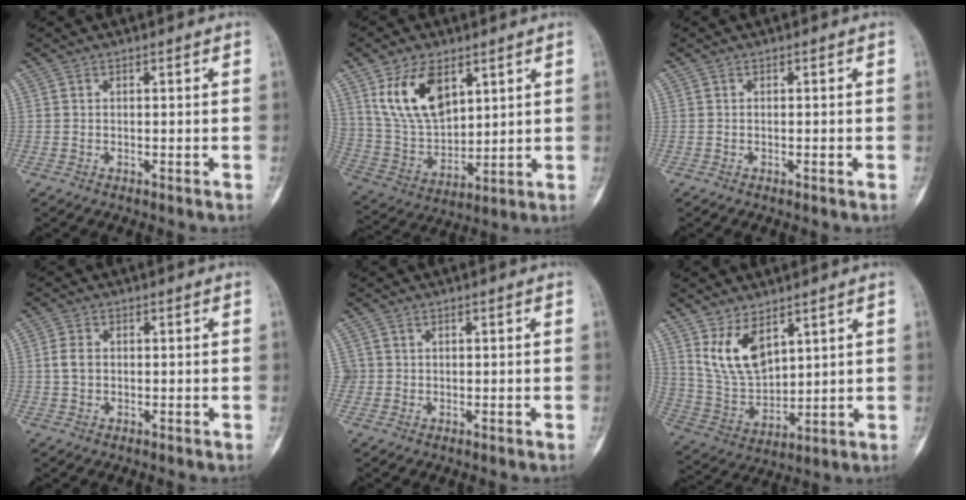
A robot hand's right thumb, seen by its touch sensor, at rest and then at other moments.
{"total": 14.5, "force": [7.0, 8.3, 9.6], "torque": [-0.162, -0.030, 0.154]}
{"total": 0.6, "force": [-0.1, 0.1, 0.5], "torque": [-0.008, 0.001, 0.000]}
{"total": 2.9, "force": [0.2, 2.1, 2.0], "torque": [-0.040, 0.004, 0.004]}
{"total": 1.7, "force": [0.4, 1.6, 0.1], "torque": [0.013, 0.001, 0.005]}
{"total": 11.1, "force": [5.9, 6.1, 7.2], "torque": [-0.117, -0.032, 0.136]}